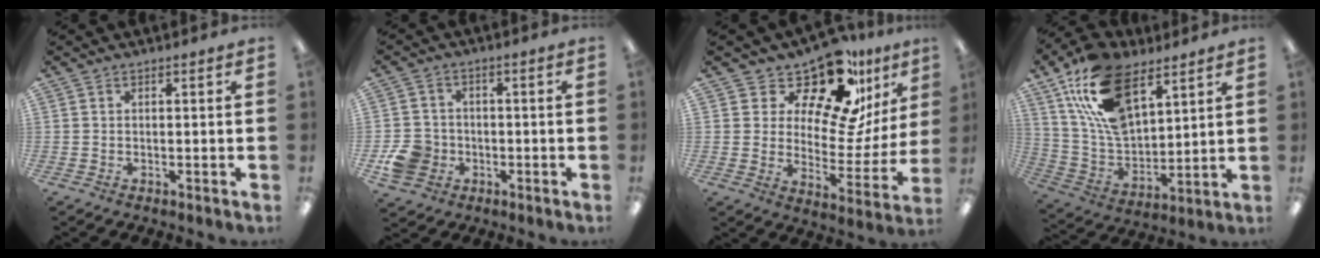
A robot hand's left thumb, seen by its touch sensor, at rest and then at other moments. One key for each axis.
{"total": 7.5, "fx": -2.5, "fy": 6.5, "fz": 2.8, "tx": -0.065, "ty": 0.016, "tz": -0.044}
{"total": 17.4, "fx": 13.8, "fy": 6.2, "fz": 8.6, "tx": -0.132, "ty": -0.114, "tz": 0.232}
{"total": 20.2, "fx": 11.2, "fy": 11.0, "fz": 12.6, "tx": -0.261, "ty": -0.042, "tz": 0.203}